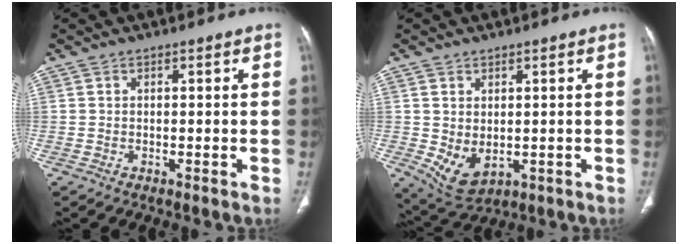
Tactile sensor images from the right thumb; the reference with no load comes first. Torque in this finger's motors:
{"motor_torque": [-0.43, 0.65, 0.27, 0.66, 0.22]}